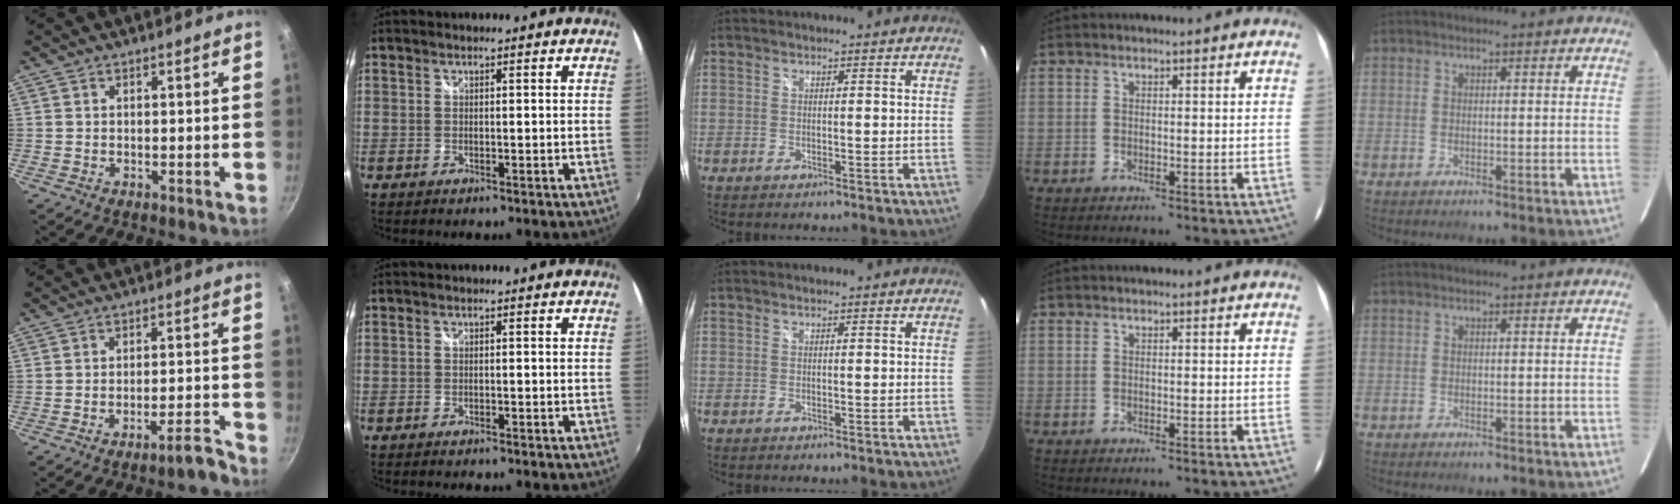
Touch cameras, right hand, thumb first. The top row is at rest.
{"thumb": {"total": 4.9, "force": [-4.2, 0.4, 2.5], "torque": [-0.025, 0.045, -0.056]}, "index": {"total": 1.5, "force": [-1.4, 0.3, 0.5], "torque": [-0.016, -0.010, -0.025]}}